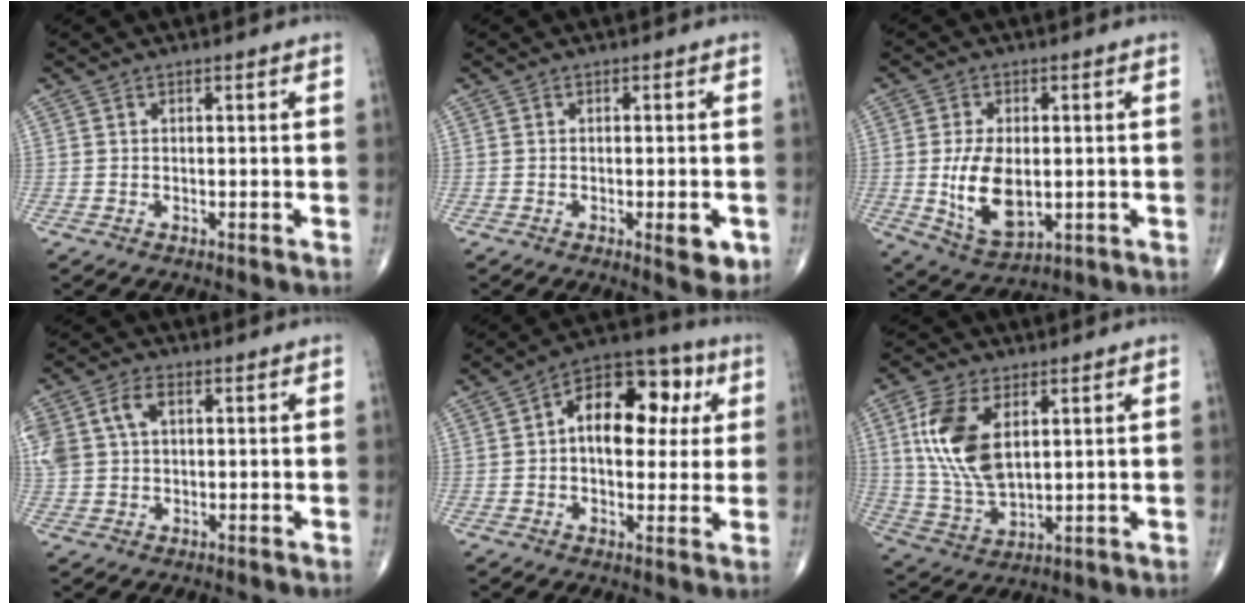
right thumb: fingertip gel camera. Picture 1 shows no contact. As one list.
[{"total": 4.7, "force": [-1.5, 1.5, 4.2], "torque": [-0.043, -0.005, -0.016]}, {"total": 11.0, "force": [-0.8, 6.1, 9.2], "torque": [-0.160, -0.013, -0.001]}, {"total": 9.9, "force": [2.7, 6.7, 6.7], "torque": [-0.173, 0.017, 0.055]}, {"total": 15.8, "force": [3.1, 9.4, 12.3], "torque": [-0.142, 0.023, 0.038]}, {"total": 13.8, "force": [4.1, 7.3, 10.9], "torque": [-0.219, -0.015, 0.089]}]